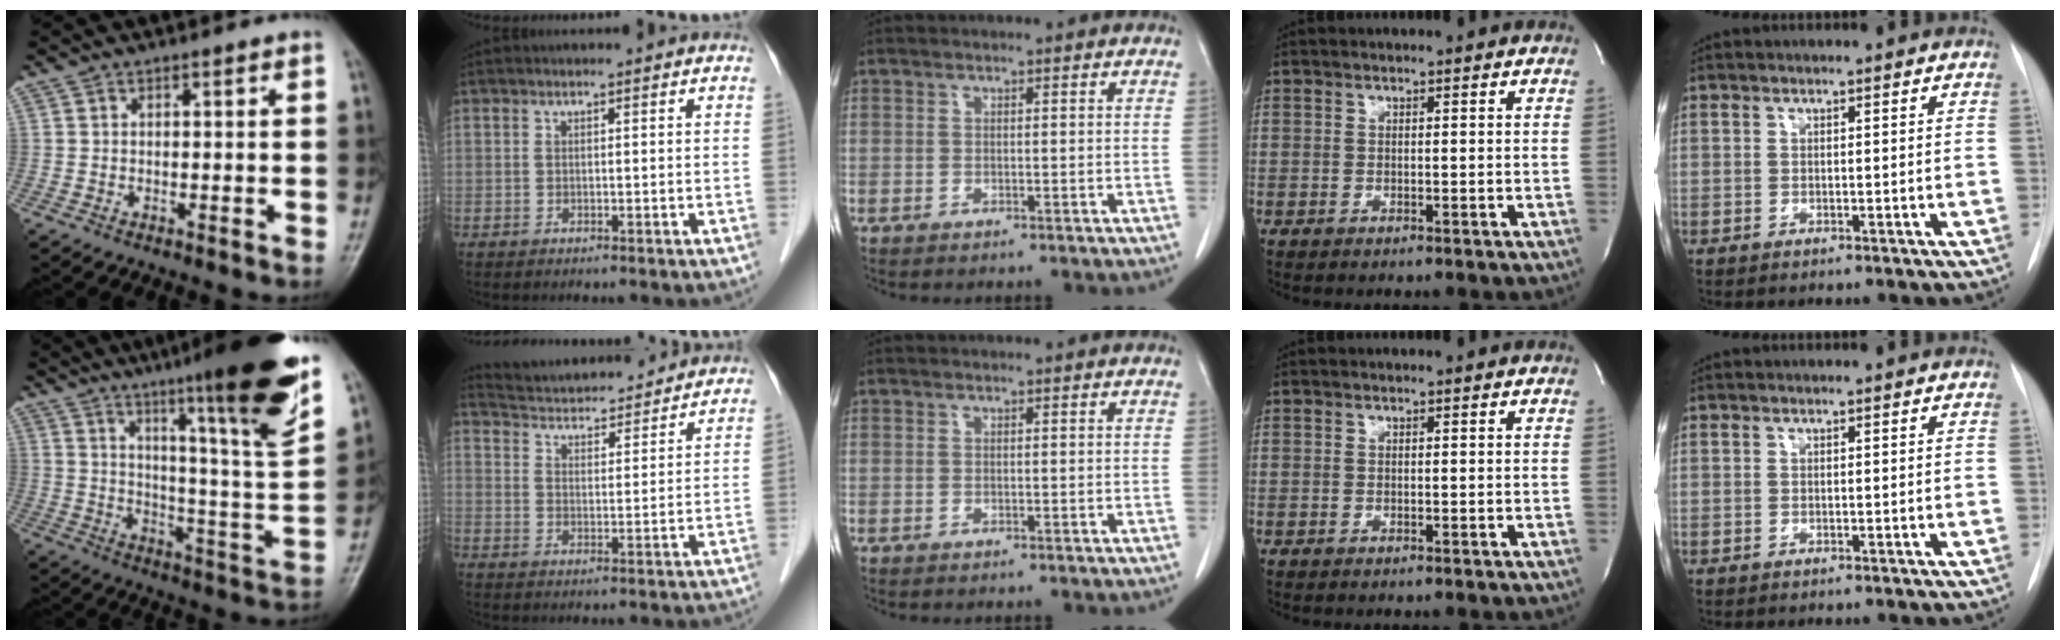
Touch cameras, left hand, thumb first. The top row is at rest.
{"thumb": {"total": 22.7, "force": [14.5, 1.2, 17.4], "torque": [-0.229, -0.069, 0.214]}, "index": {"total": 15.6, "force": [14.9, 2.3, 4.0], "torque": [-0.068, 0.021, 0.218]}}